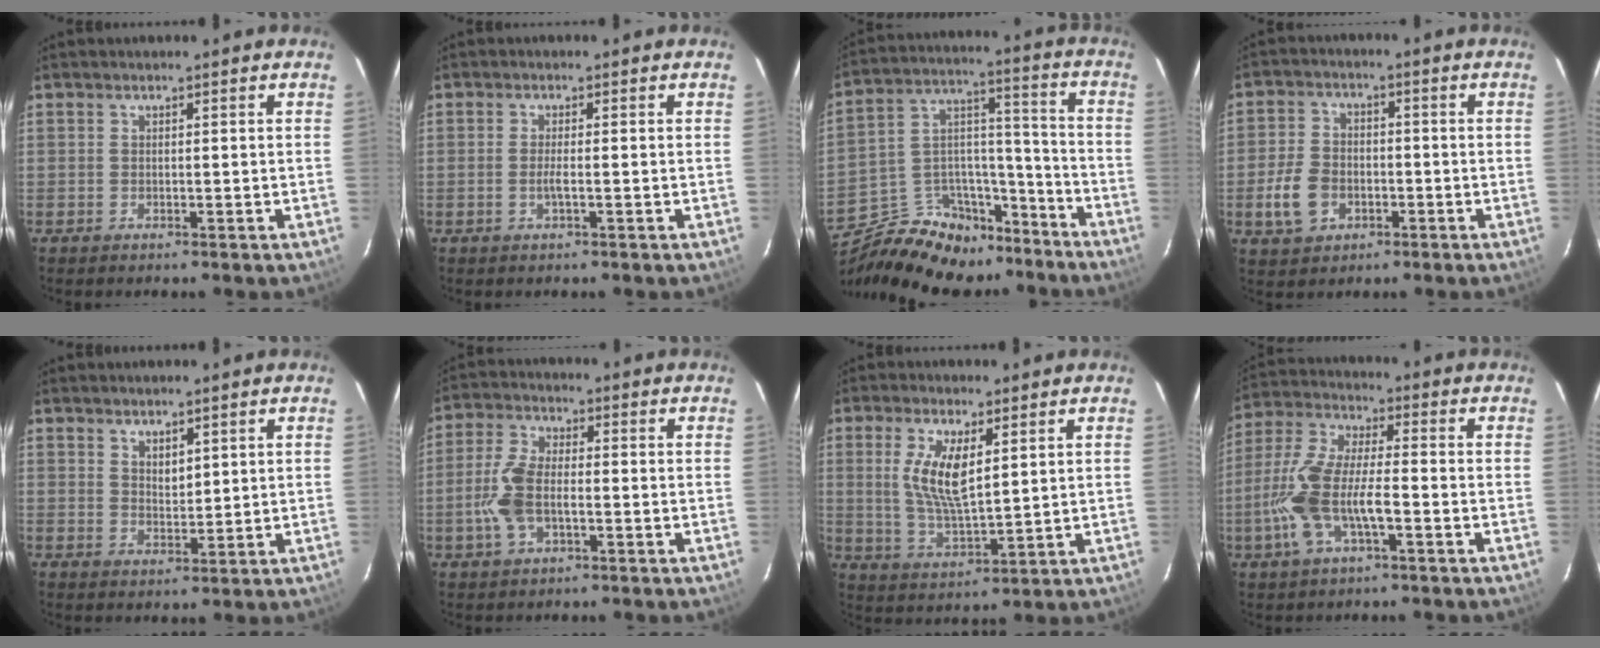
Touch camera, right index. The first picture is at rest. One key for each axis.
{"total": 1.8, "fx": -0.6, "fy": -0.1, "fz": 1.7, "tx": -0.034, "ty": 0.000, "tz": -0.011}
{"total": 19.6, "fx": -15.0, "fy": 10.4, "fz": 7.2, "tx": -0.155, "ty": 0.064, "tz": -0.223}
{"total": 7.9, "fx": -2.7, "fy": 5.9, "fz": 4.4, "tx": -0.109, "ty": 0.010, "tz": -0.045}
{"total": 2.9, "fx": 2.0, "fy": 1.3, "fz": 1.5, "tx": -0.023, "ty": -0.003, "tz": 0.036}
{"total": 8.1, "fx": -2.1, "fy": 3.8, "fz": 6.8, "tx": -0.153, "ty": 0.006, "tz": -0.043}
{"total": 9.0, "fx": 2.6, "fy": 3.0, "fz": 8.0, "tx": -0.159, "ty": -0.003, "tz": 0.055}
{"total": 12.9, "fx": -4.3, "fy": 4.4, "fz": 11.3, "tx": -0.248, "ty": 0.000, "tz": -0.084}